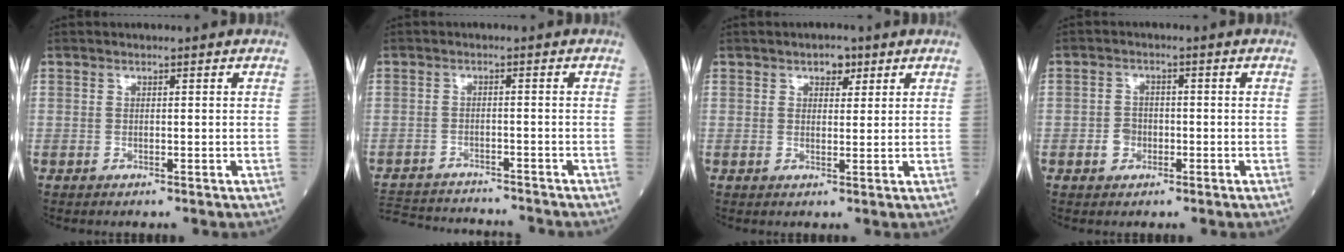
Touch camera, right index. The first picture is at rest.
{"total": 13.1, "force": [-12.5, 2.0, 3.6], "torque": [-0.078, 0.002, -0.180]}
{"total": 2.5, "force": [1.5, 1.4, 1.5], "torque": [-0.017, 0.004, 0.020]}
{"total": 2.6, "force": [-1.0, 2.1, 1.1], "torque": [-0.018, 0.005, -0.018]}